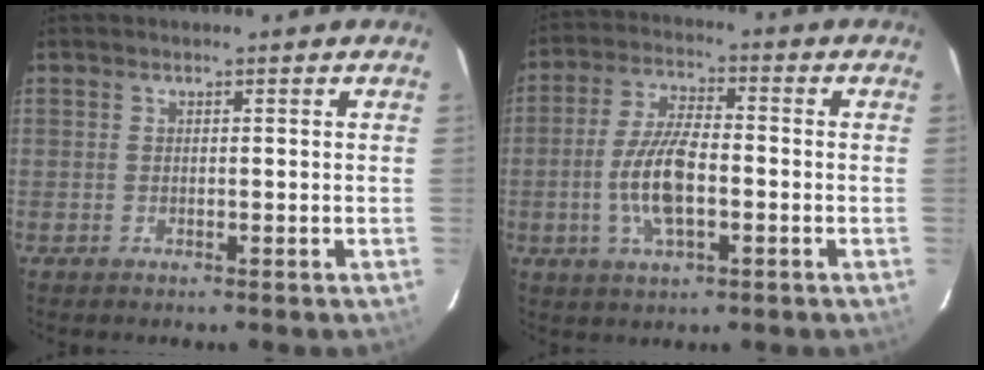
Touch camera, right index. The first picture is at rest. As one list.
[{"total": 10.2, "force": [-2.3, 3.9, 9.1], "torque": [-0.188, 0.002, -0.043]}]